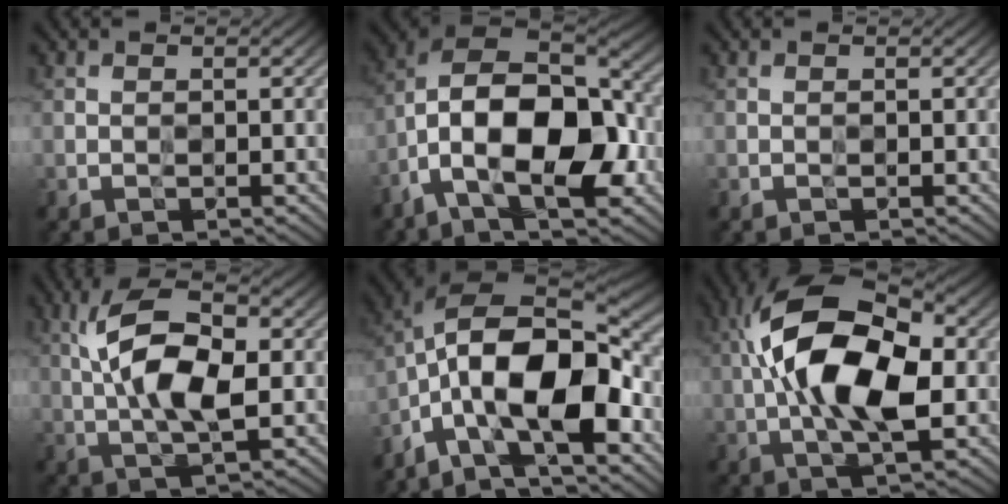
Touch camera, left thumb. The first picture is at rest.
{"total": 16.9, "force": [-4.3, 8.2, 14.1], "torque": [-0.256, -0.005, -0.081]}
{"total": 0.0}
{"total": 10.1, "force": [0.9, 4.1, 9.2], "torque": [-0.177, 0.012, 0.011]}
{"total": 16.5, "force": [-5.0, 6.5, 14.4], "torque": [-0.260, -0.002, -0.091]}
{"total": 15.1, "force": [0.9, 7.2, 13.3], "torque": [-0.245, 0.025, 0.006]}